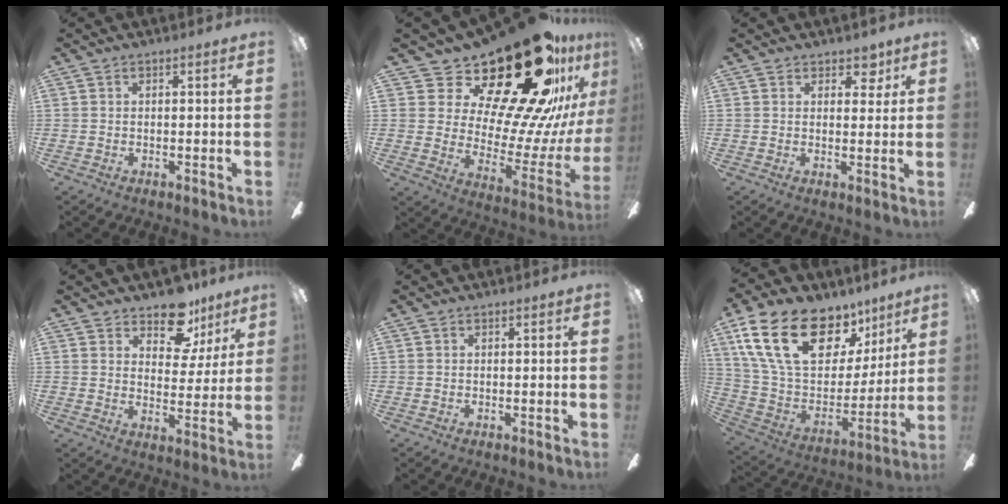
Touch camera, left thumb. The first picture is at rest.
{"total": 33.7, "force": [22.8, 12.5, 21.5], "torque": [-0.314, -0.183, 0.407]}
{"total": 4.2, "force": [3.0, 2.6, 1.5], "torque": [-0.006, -0.010, 0.049]}
{"total": 11.7, "force": [8.7, 6.1, 4.9], "torque": [-0.072, -0.048, 0.159]}
{"total": 0.0}
{"total": 24.9, "force": [13.7, 14.3, 15.1], "torque": [-0.279, -0.065, 0.251]}